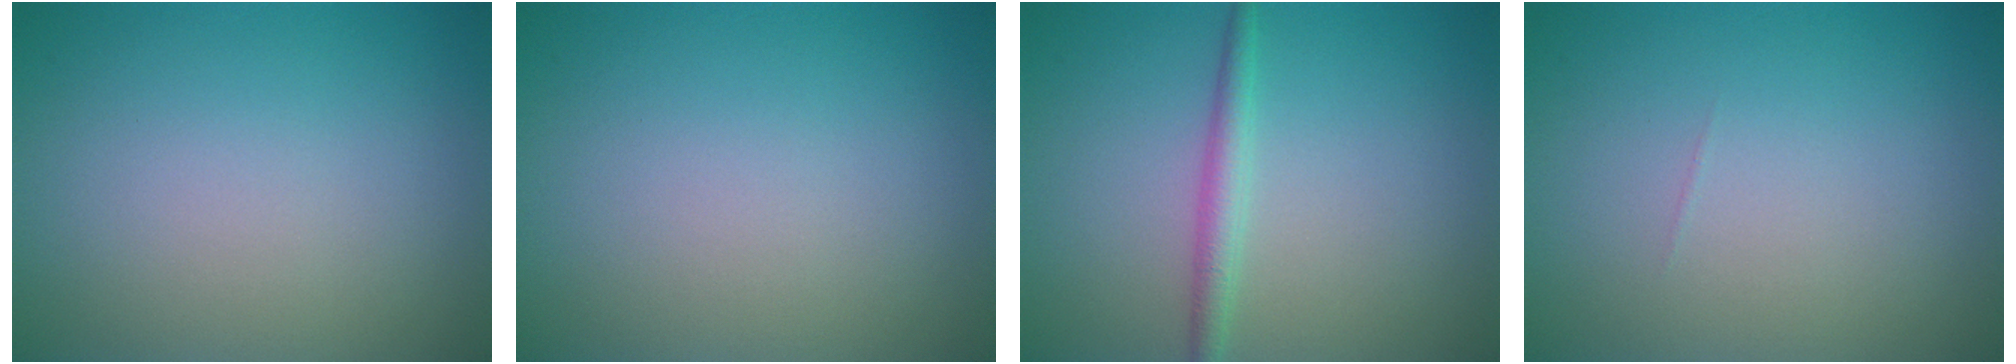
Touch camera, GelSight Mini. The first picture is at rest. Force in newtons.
{"total": 0.0}
{"total": 2.0, "press": 2.0, "slide": 0.0}
{"total": 0.0}